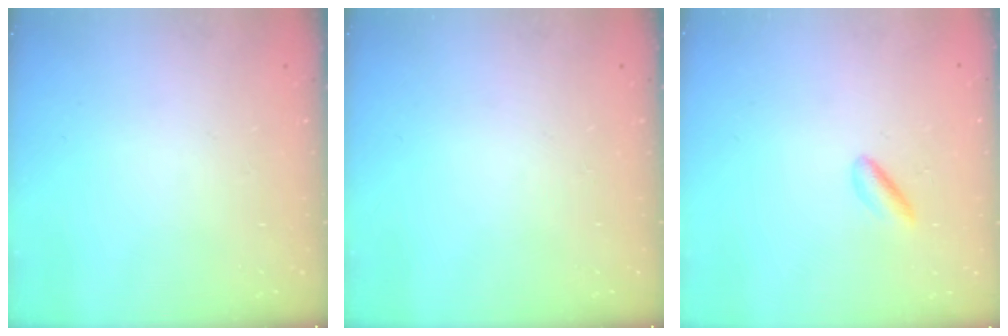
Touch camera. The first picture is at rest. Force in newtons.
{"total": 0.0}
{"total": 2.8, "press": 2.7, "slide": 0.8}